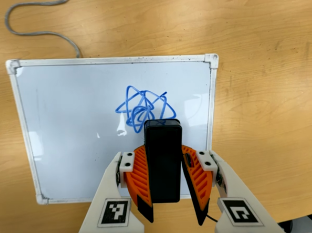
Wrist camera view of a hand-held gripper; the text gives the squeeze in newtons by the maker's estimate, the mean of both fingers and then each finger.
{"total": 6.6, "left": 6.4, "right": 6.8}